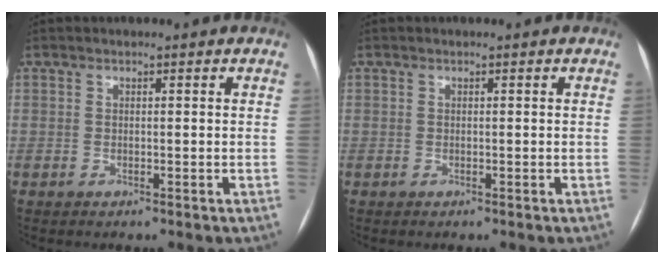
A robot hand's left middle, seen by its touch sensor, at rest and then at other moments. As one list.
[{"total": 0.0}]